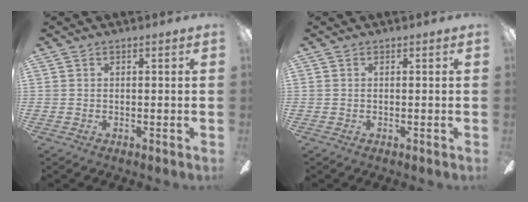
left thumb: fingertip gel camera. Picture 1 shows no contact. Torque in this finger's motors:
{"motor_torque": [0.00, 0.00, 0.34, -0.34, 0.00]}